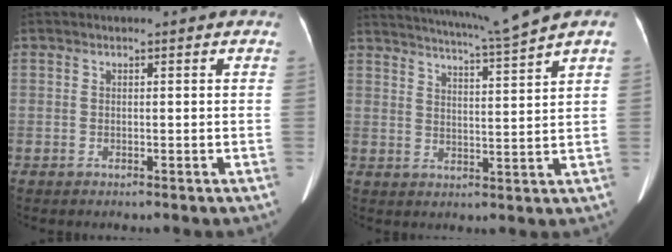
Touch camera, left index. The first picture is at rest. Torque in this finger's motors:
{"motor_torque": [-0.04, -0.73, 0.02, 0.06]}